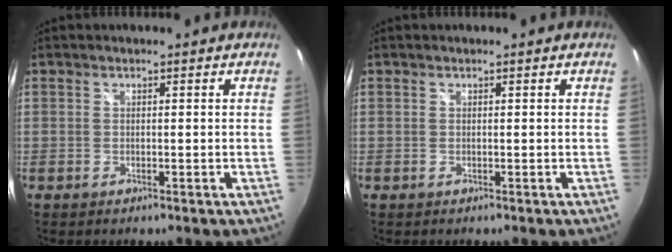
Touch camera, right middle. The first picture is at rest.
{"total": 0.0}